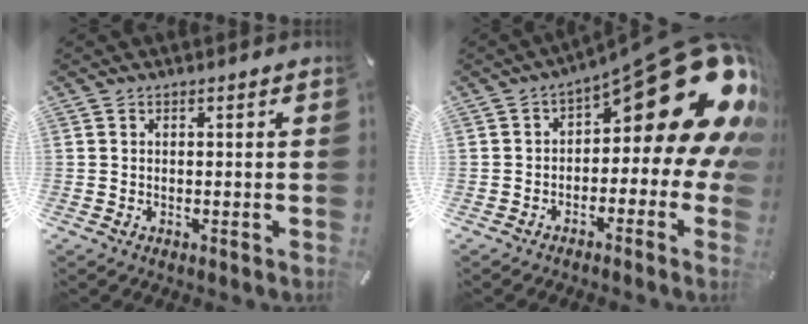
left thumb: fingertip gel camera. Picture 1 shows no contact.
{"total": 21.8, "force": [9.1, 8.5, 17.8], "torque": [-0.226, -0.064, 0.155]}